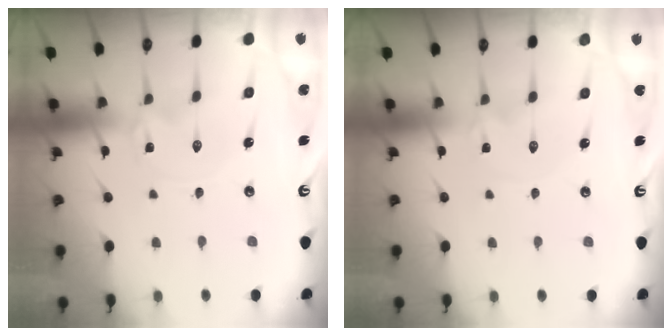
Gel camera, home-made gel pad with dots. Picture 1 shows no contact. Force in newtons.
{"total": 0.0}